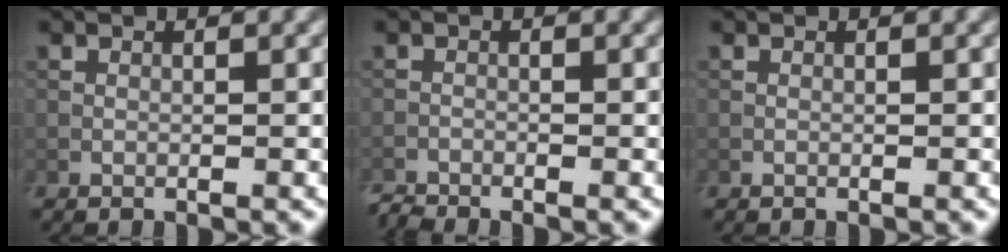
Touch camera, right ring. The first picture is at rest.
{"total": 1.2, "force": [-1.2, -0.1, 0.1], "torque": [-0.009, -0.003, -0.030]}
{"total": 0.0}